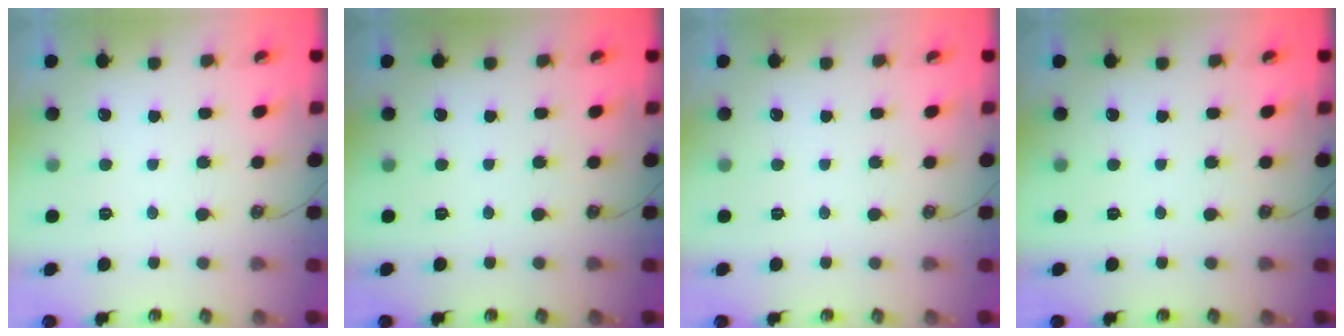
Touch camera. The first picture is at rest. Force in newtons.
{"total": 0.0}
{"total": 0.0}
{"total": 0.0}